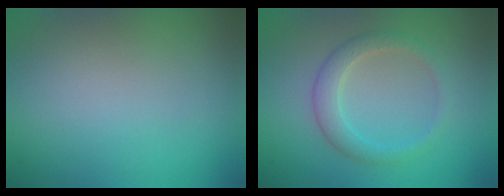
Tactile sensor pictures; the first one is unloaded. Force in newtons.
{"total": 2.6, "press": 2.6, "slide": 0.2}